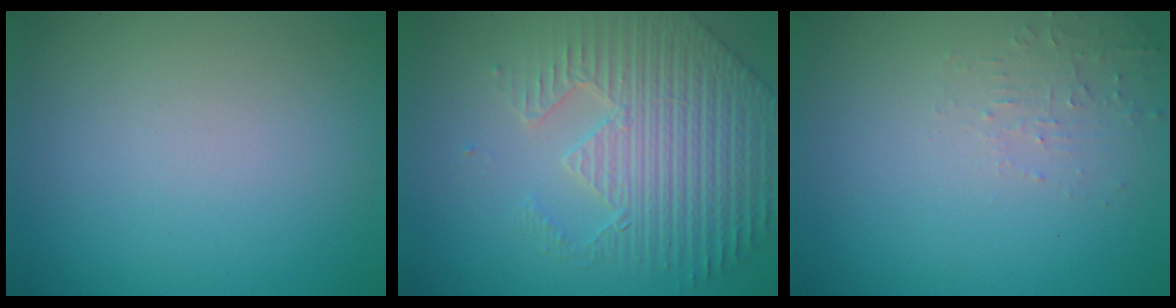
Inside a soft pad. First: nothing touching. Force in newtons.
{"total": 6.5, "press": 5.3, "slide": 3.8}
{"total": 1.5, "press": 1.5, "slide": 0.3}